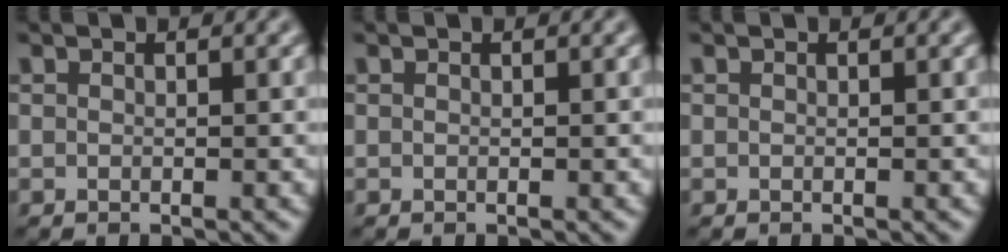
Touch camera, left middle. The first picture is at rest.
{"total": 0.0}
{"total": 0.0}